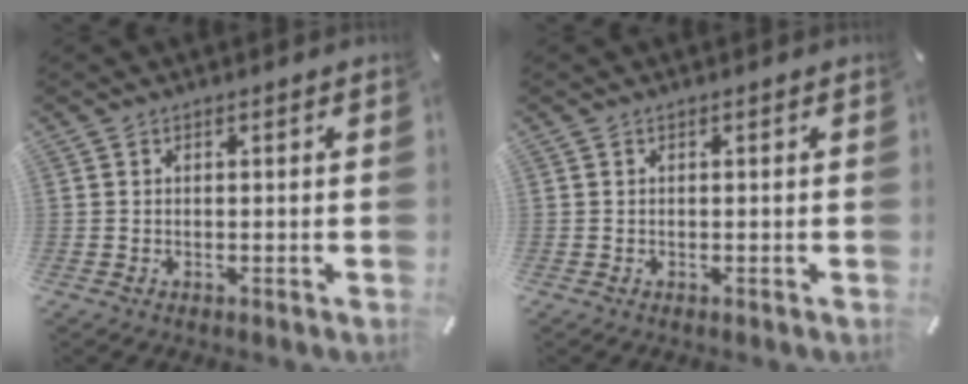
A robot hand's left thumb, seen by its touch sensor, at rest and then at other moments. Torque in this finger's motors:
{"motor_torque": [-0.14, -0.14, 0.00, 0.00, 0.00]}